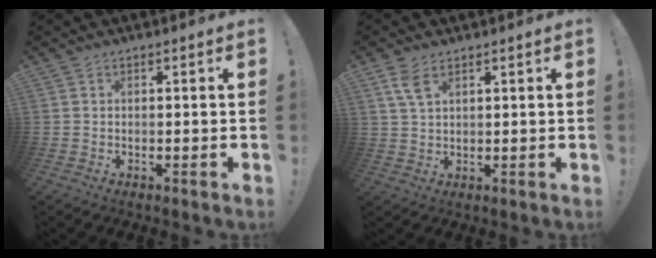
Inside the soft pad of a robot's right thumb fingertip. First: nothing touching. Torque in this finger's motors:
{"motor_torque": [-0.06, 0.02, 0.15, 0.39, -0.09]}